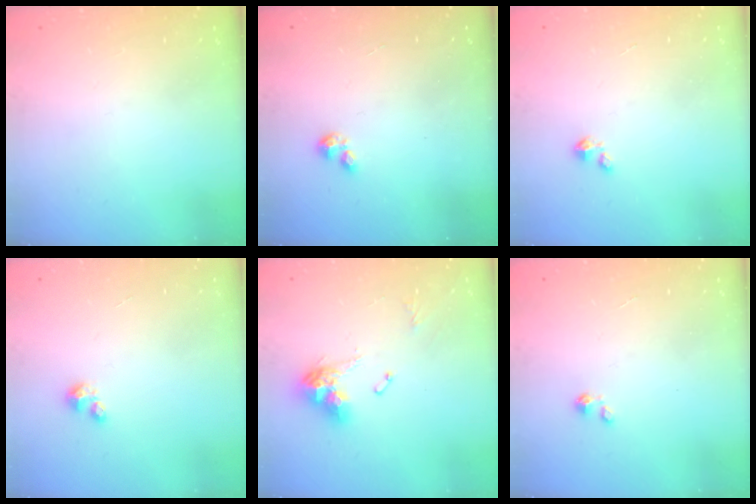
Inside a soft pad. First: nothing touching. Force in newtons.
{"total": 0.7, "press": 0.6, "slide": 0.2}
{"total": 1.4, "press": 1.4, "slide": 0.2}
{"total": 2.5, "press": 2.5, "slide": 0.3}
{"total": 11.0, "press": 10.9, "slide": 1.3}
{"total": 0.0}